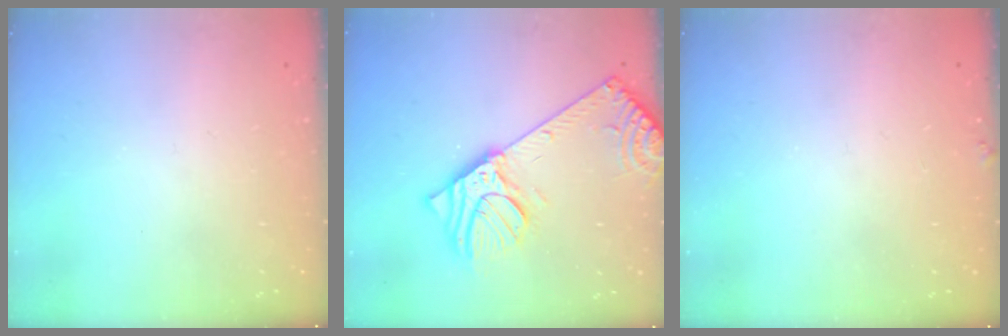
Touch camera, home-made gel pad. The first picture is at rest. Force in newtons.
{"total": 18.3, "press": 17.9, "slide": 3.8}
{"total": 3.5, "press": 3.5, "slide": 0.3}